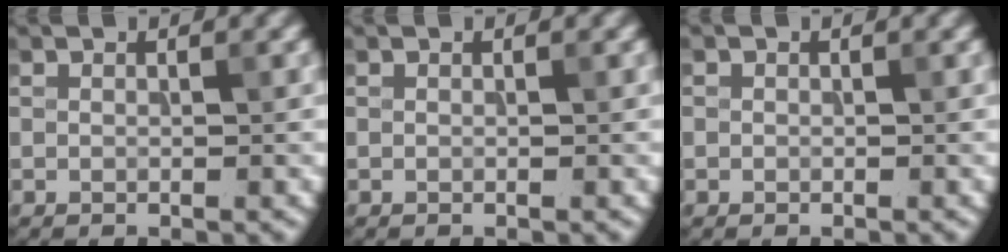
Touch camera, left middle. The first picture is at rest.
{"total": 0.0}
{"total": 0.7, "force": [0.0, 0.7, -0.1], "torque": [0.012, -0.001, -0.003]}